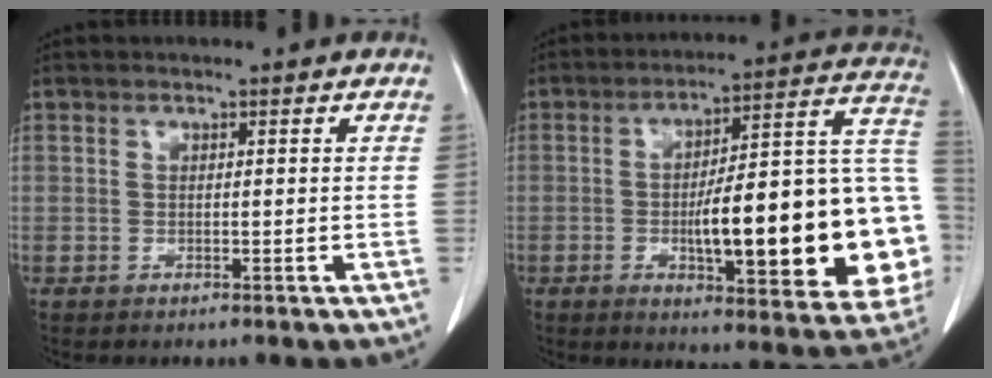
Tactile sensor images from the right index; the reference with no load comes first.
{"total": 27.0, "force": [-4.6, 5.3, 26.1], "torque": [-0.271, 0.023, -0.057]}